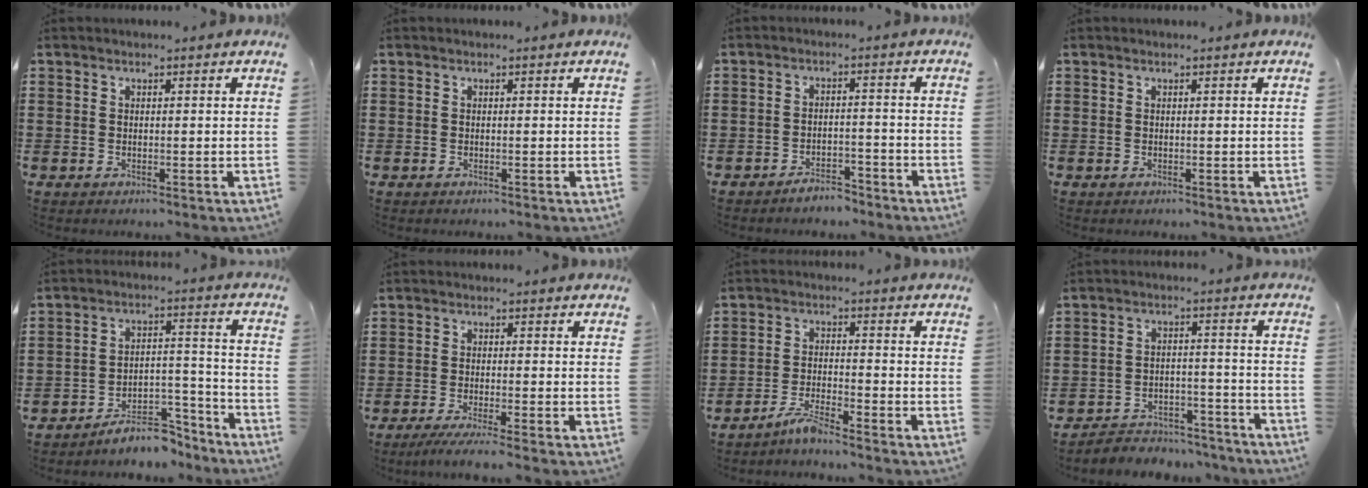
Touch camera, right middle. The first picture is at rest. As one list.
[{"total": 0.0}, {"total": 3.3, "force": [-3.2, 0.5, 0.4], "torque": [-0.011, 0.004, -0.065]}, {"total": 0.0}, {"total": 7.3, "force": [-6.8, 1.8, 1.9], "torque": [-0.021, 0.025, -0.126]}, {"total": 2.7, "force": [-2.2, -0.4, 1.5], "torque": [-0.033, -0.008, -0.042]}, {"total": 3.9, "force": [-3.4, 0.1, 1.8], "torque": [-0.044, -0.002, -0.070]}, {"total": 4.7, "force": [-4.6, 0.8, 0.3], "torque": [-0.008, 0.009, -0.097]}]